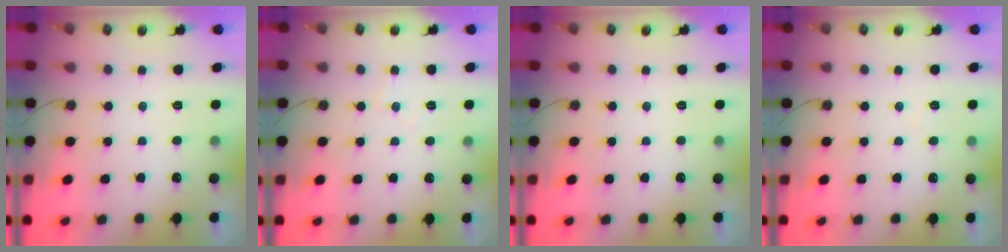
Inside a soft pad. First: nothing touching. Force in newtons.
{"total": 5.5, "press": 5.4, "slide": 0.8}
{"total": 0.0}
{"total": 5.2, "press": 5.1, "slide": 0.6}